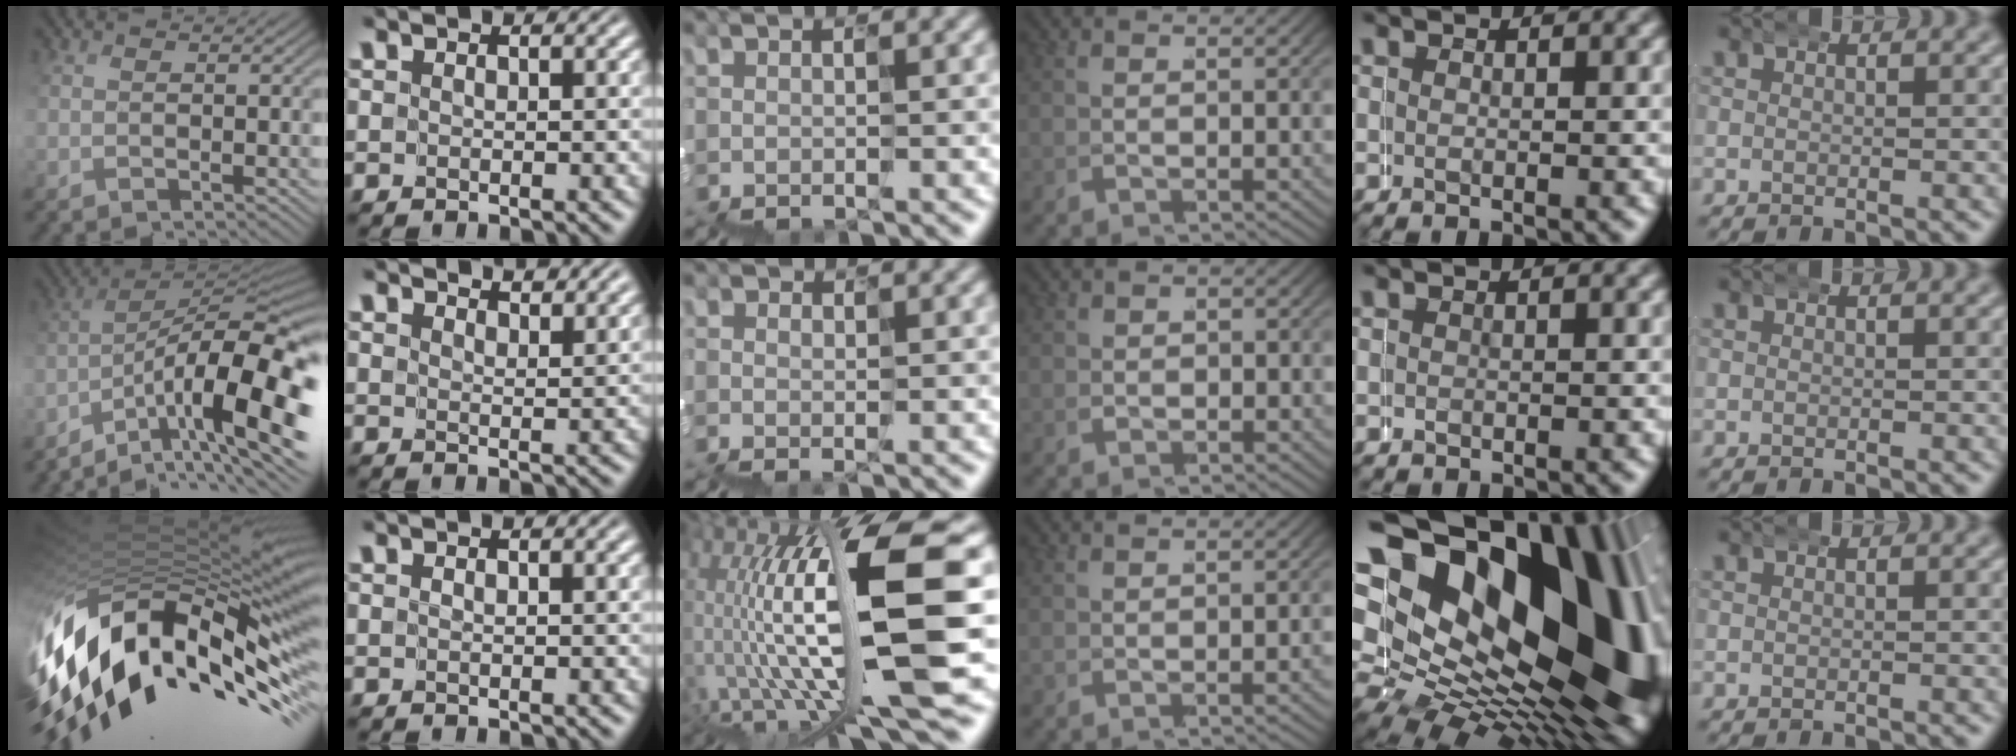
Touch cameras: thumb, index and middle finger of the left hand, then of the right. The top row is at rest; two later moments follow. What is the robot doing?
{"motion": "wrap", "object": "duck tape"}